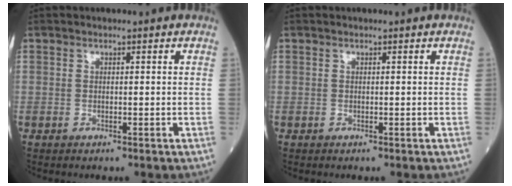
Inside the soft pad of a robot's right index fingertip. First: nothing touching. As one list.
[{"total": 0.0}]